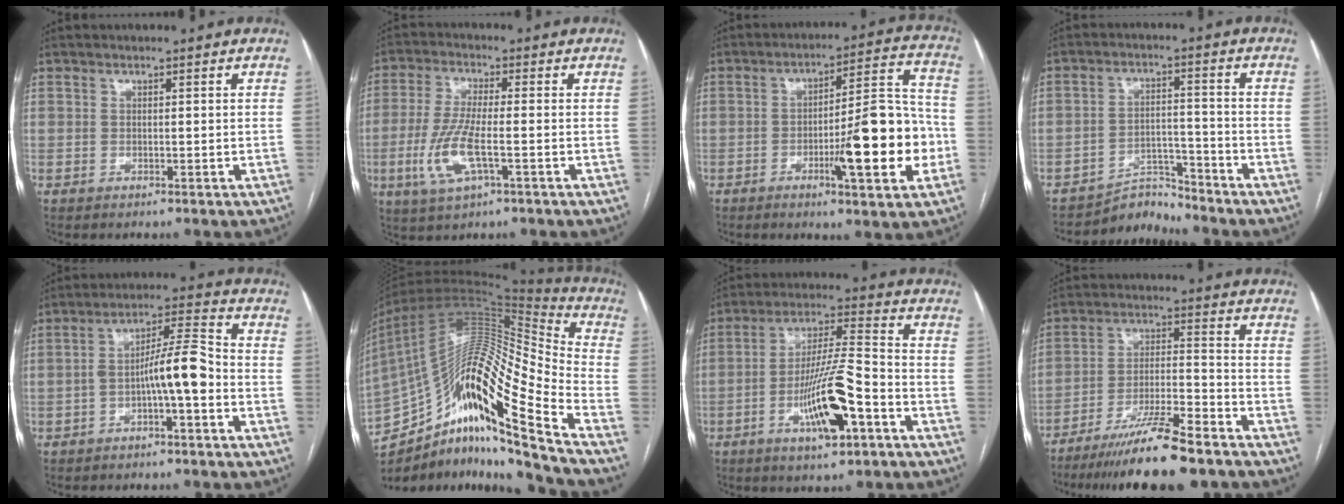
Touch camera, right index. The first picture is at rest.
{"total": 8.5, "force": [-2.5, 1.6, 7.9], "torque": [-0.175, -0.009, -0.049]}
{"total": 15.3, "force": [-4.2, 2.2, 14.6], "torque": [-0.211, 0.012, -0.059]}
{"total": 5.0, "force": [-4.8, 0.6, -1.2], "torque": [0.026, 0.015, -0.078]}
{"total": 8.2, "force": [-2.6, 0.9, 7.7], "torque": [-0.132, 0.028, -0.042]}
{"total": 25.2, "force": [-15.3, 2.6, 19.8], "torque": [-0.362, 0.024, -0.272]}
{"total": 12.9, "force": [-5.5, 2.0, 11.5], "torque": [-0.213, 0.001, -0.092]}
{"total": 13.7, "force": [-10.9, 0.8, 8.3], "torque": [-0.142, -0.018, -0.185]}